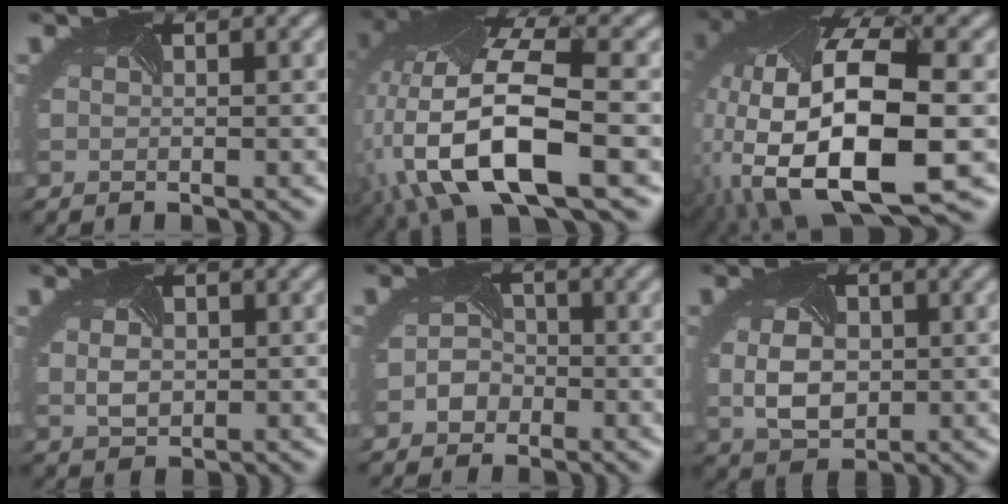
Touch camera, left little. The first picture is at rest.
{"total": 13.9, "force": [-4.0, 6.6, 11.6], "torque": [-0.247, -0.018, -0.065]}
{"total": 17.6, "force": [-3.2, 8.6, 15.0], "torque": [-0.300, -0.038, -0.037]}
{"total": 1.9, "force": [0.1, 1.5, 1.1], "torque": [-0.029, -0.006, 0.010]}
{"total": 2.3, "force": [-1.2, 1.9, 0.6], "torque": [-0.010, -0.003, -0.024]}
{"total": 4.6, "force": [-0.1, 3.3, 3.1], "torque": [-0.065, -0.005, 0.007]}